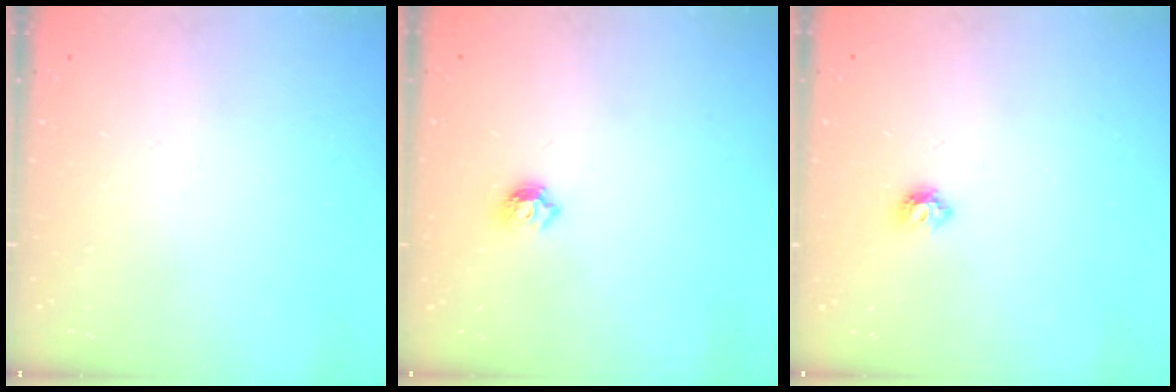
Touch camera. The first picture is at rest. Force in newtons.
{"total": 5.5, "press": 5.5, "slide": 0.8}
{"total": 4.9, "press": 4.8, "slide": 0.9}